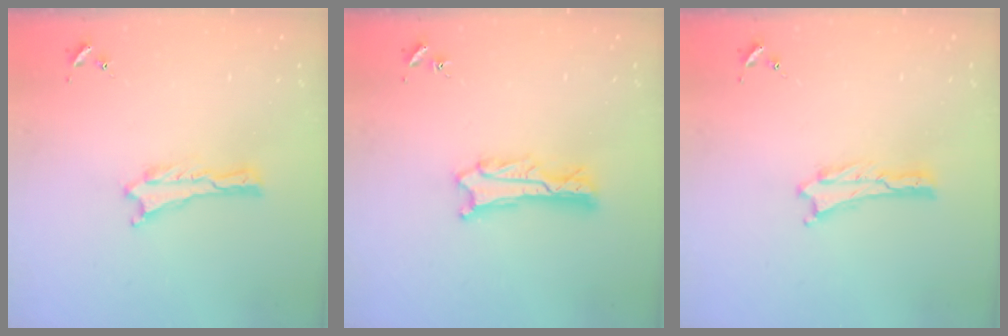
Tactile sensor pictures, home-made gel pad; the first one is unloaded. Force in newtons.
{"total": 1.8, "press": 1.8, "slide": 0.2}
{"total": 0.0}